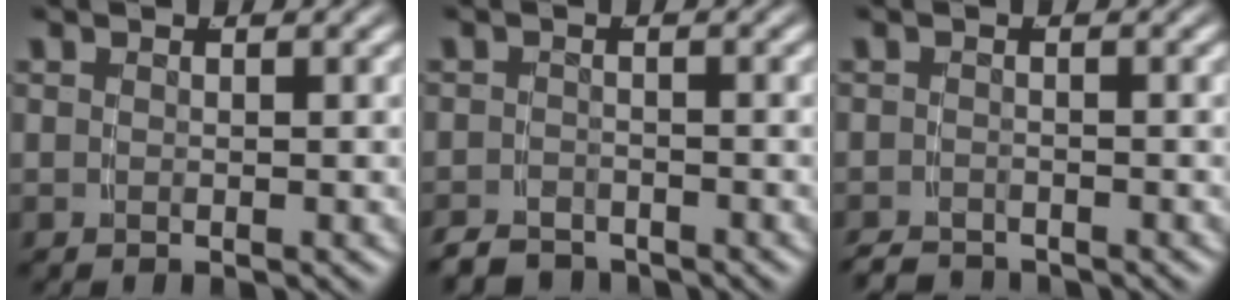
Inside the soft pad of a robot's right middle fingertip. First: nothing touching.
{"total": 3.0, "force": [-2.9, 0.8, 0.2], "torque": [0.005, -0.015, -0.046]}
{"total": 2.2, "force": [-2.2, 0.1, -0.2], "torque": [0.005, -0.015, -0.032]}